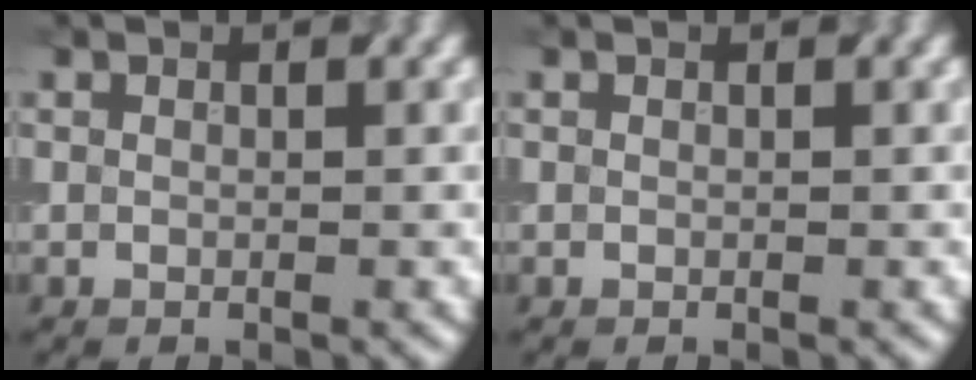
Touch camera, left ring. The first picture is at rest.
{"total": 0.0}